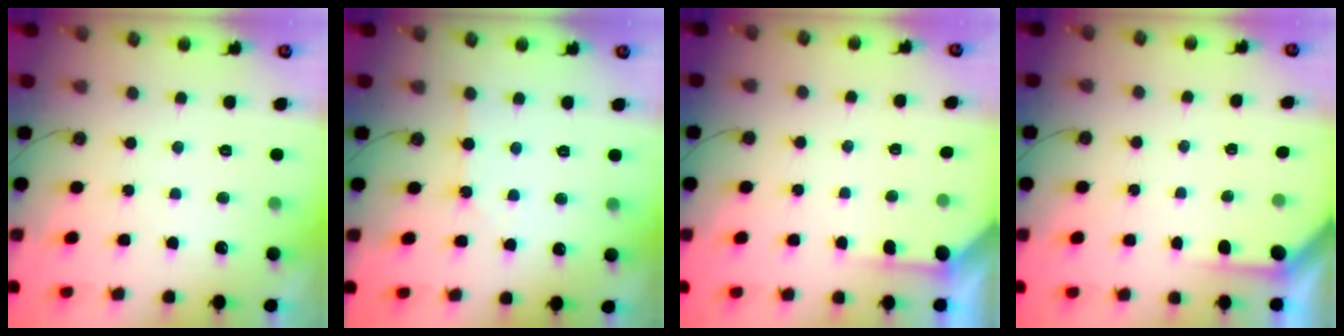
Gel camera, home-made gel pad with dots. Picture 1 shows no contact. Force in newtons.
{"total": 1.6, "press": 1.6, "slide": 0.3}
{"total": 4.0, "press": 3.9, "slide": 0.2}
{"total": 1.9, "press": 1.9, "slide": 0.2}